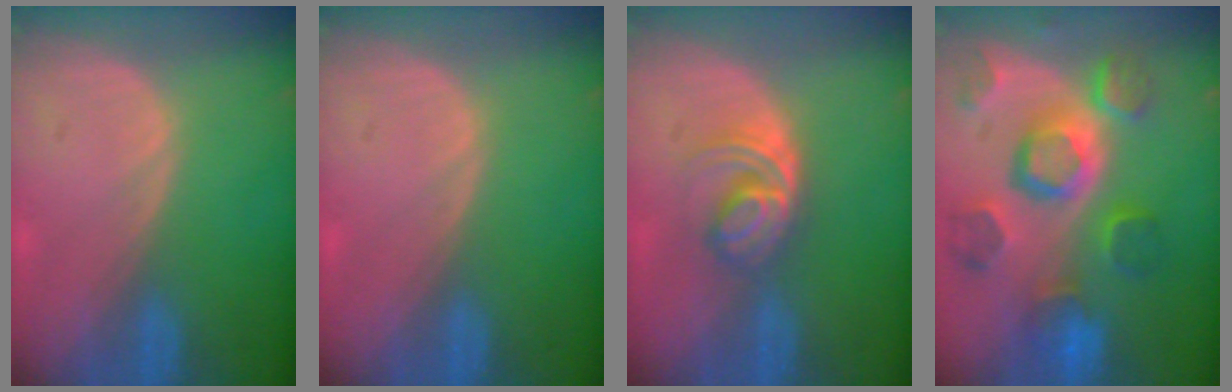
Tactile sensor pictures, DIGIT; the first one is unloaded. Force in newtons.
{"total": 0.0}
{"total": 6.2, "press": 5.2, "slide": 3.4}
{"total": 12.0, "press": 10.3, "slide": 6.1}